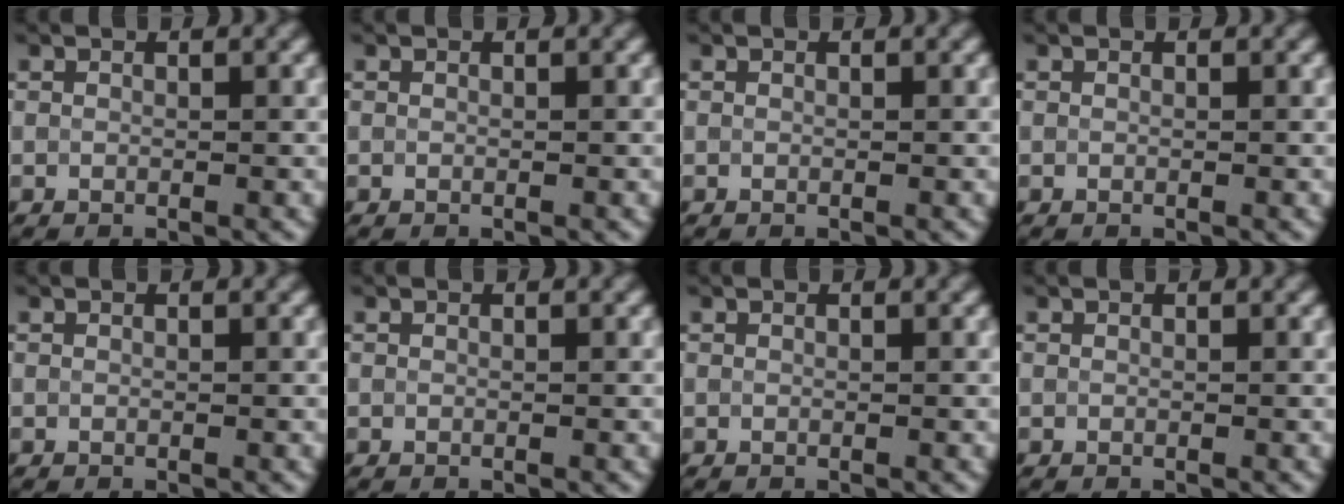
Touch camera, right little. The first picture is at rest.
{"total": 0.0}
{"total": 0.0}
{"total": 0.0}
{"total": 0.0}
{"total": 0.0}
{"total": 0.0}
{"total": 0.0}